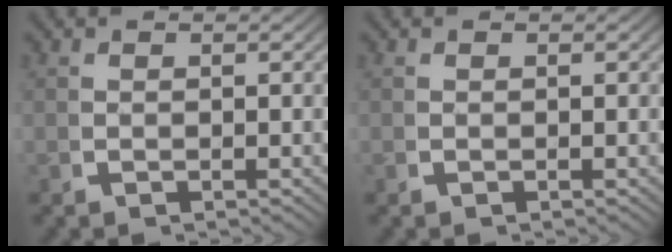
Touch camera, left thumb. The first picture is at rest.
{"total": 0.0}